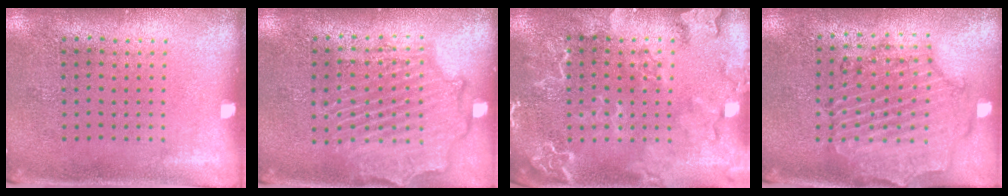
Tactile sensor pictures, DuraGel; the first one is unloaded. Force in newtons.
{"total": 2.2, "press": 2.2, "slide": 0.6}
{"total": 2.5, "press": 2.5, "slide": 0.4}
{"total": 1.2, "press": 1.1, "slide": 0.3}